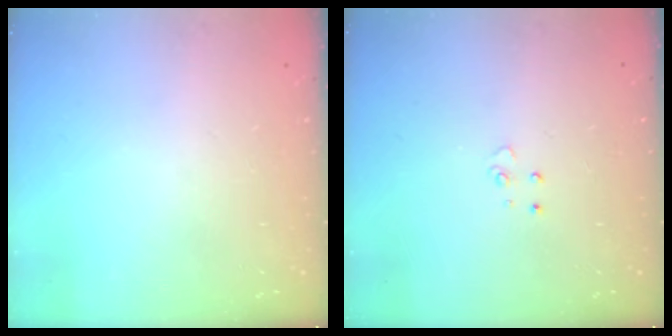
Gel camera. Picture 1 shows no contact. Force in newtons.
{"total": 3.6, "press": 3.6, "slide": 0.4}